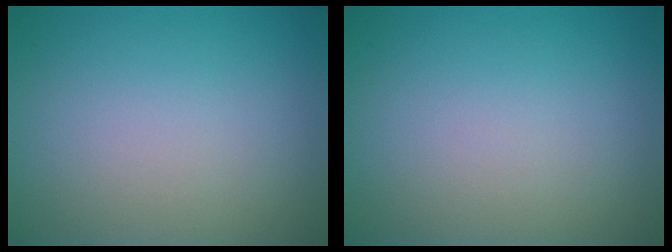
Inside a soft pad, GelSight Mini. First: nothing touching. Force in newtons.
{"total": 0.0}